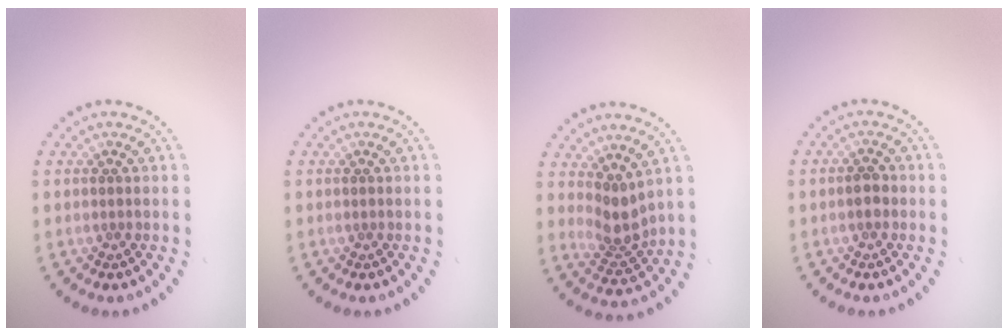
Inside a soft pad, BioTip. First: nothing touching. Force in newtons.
{"total": 0.0}
{"total": 2.9, "press": 2.2, "slide": 1.8}
{"total": 1.5, "press": 1.4, "slide": 0.2}